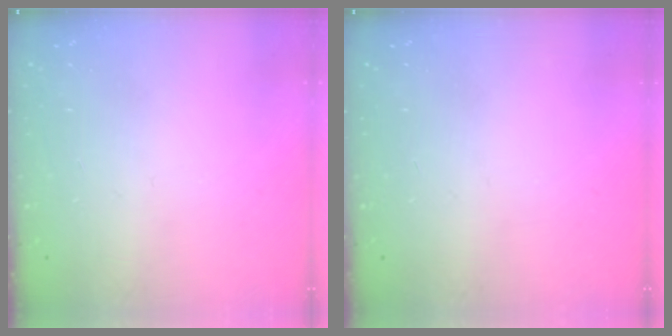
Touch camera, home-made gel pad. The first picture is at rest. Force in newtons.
{"total": 0.0}